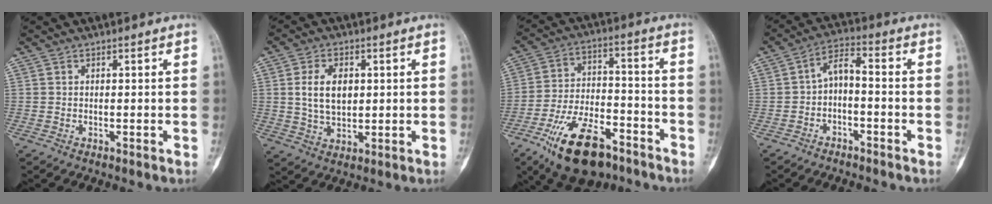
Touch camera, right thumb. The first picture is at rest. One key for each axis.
{"total": 8.1, "fx": 1.4, "fy": 5.1, "fz": 6.1, "tx": -0.103, "ty": -0.004, "tz": 0.032}
{"total": 17.6, "fx": -10.7, "fy": 8.2, "fz": 11.3, "tx": -0.184, "ty": 0.061, "tz": -0.178}
{"total": 5.5, "fx": -2.2, "fy": 2.8, "fz": 4.2, "tx": -0.065, "ty": 0.039, "tz": -0.046}